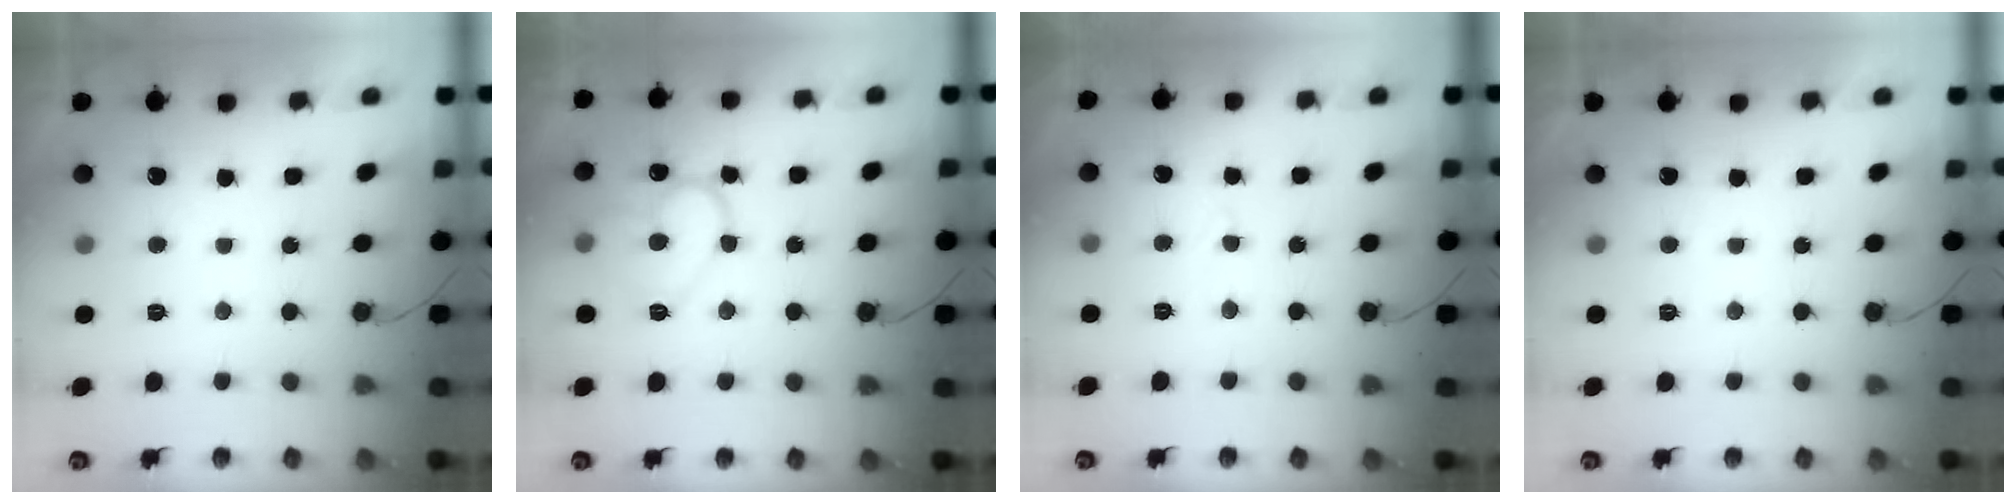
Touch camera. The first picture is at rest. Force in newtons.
{"total": 12.7, "press": 12.7, "slide": 0.8}
{"total": 2.6, "press": 2.5, "slide": 0.2}
{"total": 1.8, "press": 1.7, "slide": 0.0}